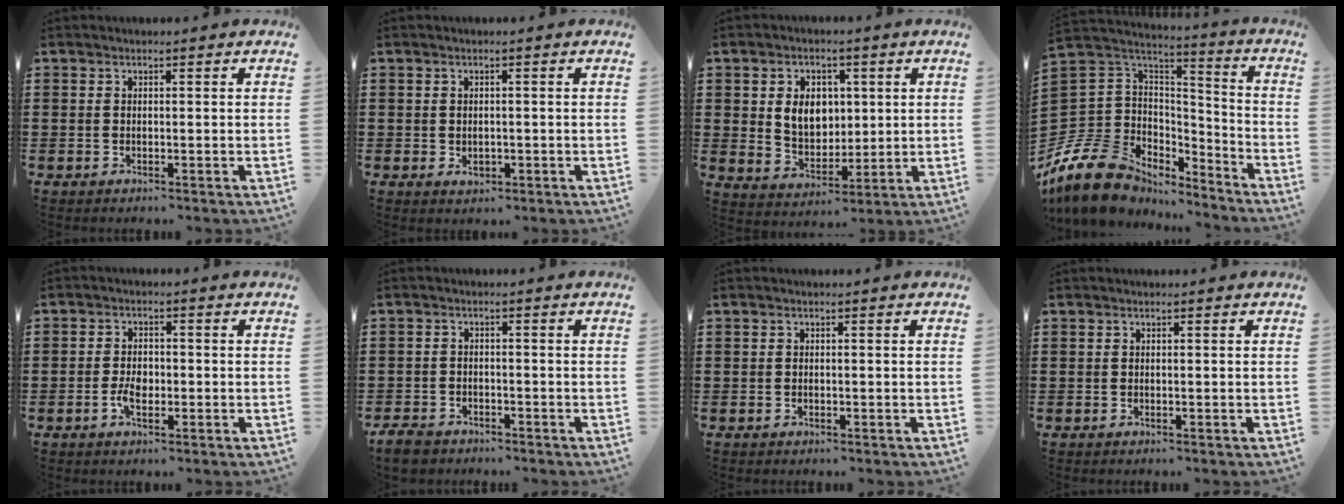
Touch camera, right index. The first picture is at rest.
{"total": 1.4, "force": [-0.2, 1.0, 0.9], "torque": [-0.017, 0.004, -0.005]}
{"total": 6.6, "force": [1.3, 5.1, 4.0], "torque": [-0.079, 0.010, 0.019]}
{"total": 13.0, "force": [-9.0, 8.4, 4.2], "torque": [-0.127, 0.026, -0.168]}
{"total": 3.0, "force": [-0.8, 1.7, 2.3], "torque": [-0.050, 0.002, -0.017]}
{"total": 2.9, "force": [-2.7, 1.0, 0.7], "torque": [-0.023, 0.002, -0.056]}
{"total": 0.0}
{"total": 0.0}